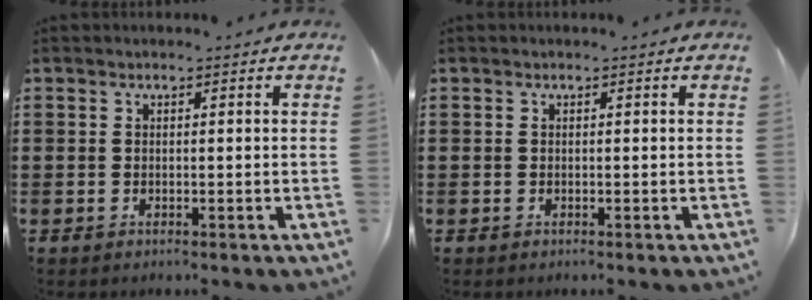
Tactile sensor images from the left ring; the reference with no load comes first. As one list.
[{"total": 0.0}]